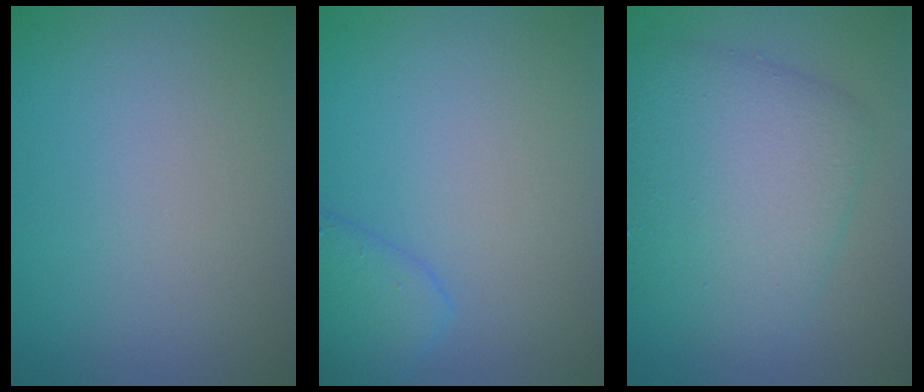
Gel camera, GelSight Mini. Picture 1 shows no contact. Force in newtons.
{"total": 2.7, "press": 2.7, "slide": 0.2}
{"total": 6.6, "press": 6.6, "slide": 0.2}